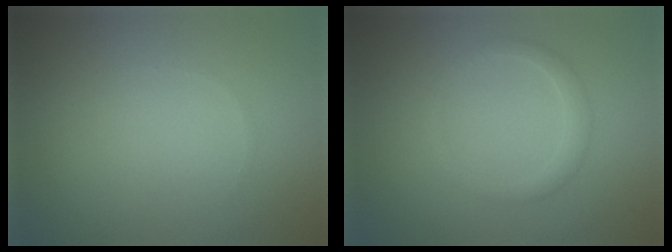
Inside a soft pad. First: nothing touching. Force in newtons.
{"total": 1.5, "press": 1.5, "slide": 0.2}